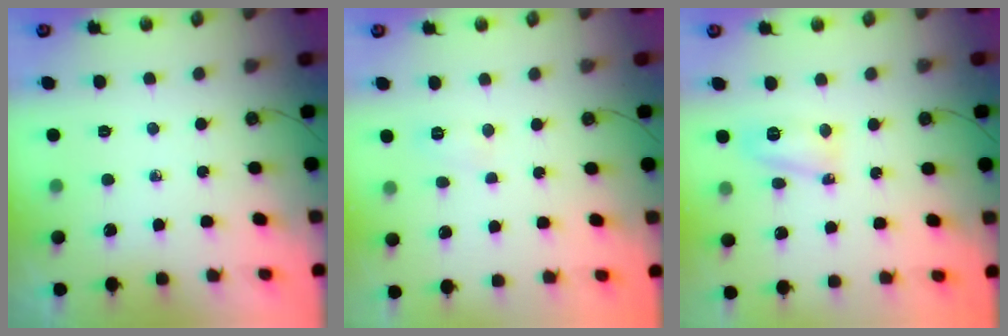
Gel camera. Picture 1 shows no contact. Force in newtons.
{"total": 3.7, "press": 3.6, "slide": 1.0}
{"total": 6.6, "press": 6.4, "slide": 1.8}